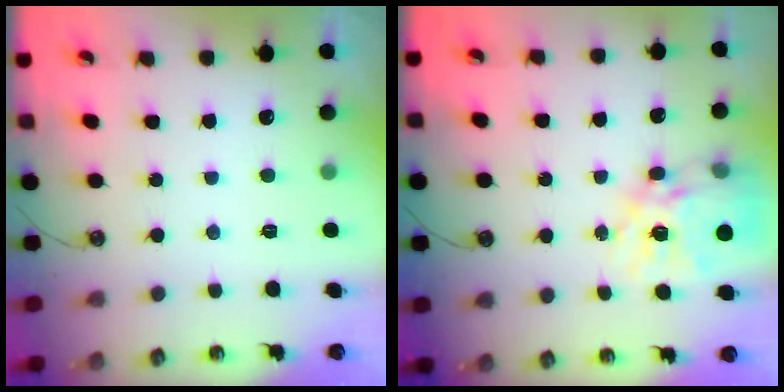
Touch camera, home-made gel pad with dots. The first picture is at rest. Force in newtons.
{"total": 18.0, "press": 17.9, "slide": 1.7}